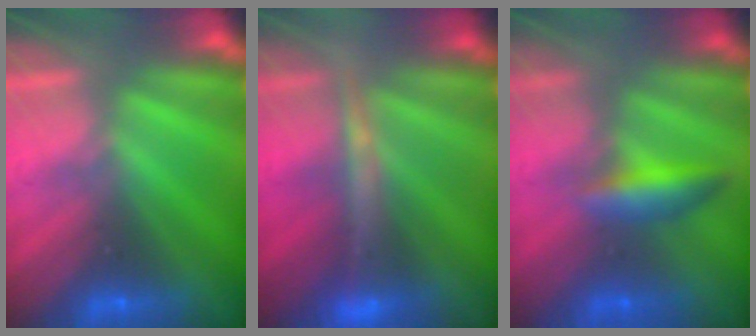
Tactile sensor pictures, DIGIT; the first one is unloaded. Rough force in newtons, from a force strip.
{"total": 4.5}
{"total": 2.4}